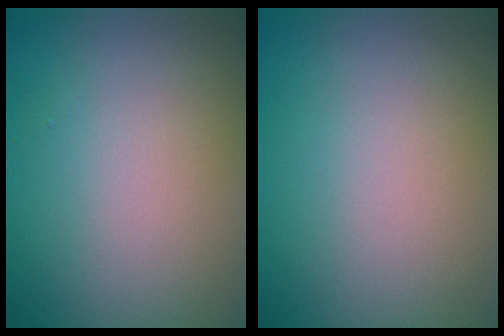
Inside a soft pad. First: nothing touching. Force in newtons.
{"total": 0.0}